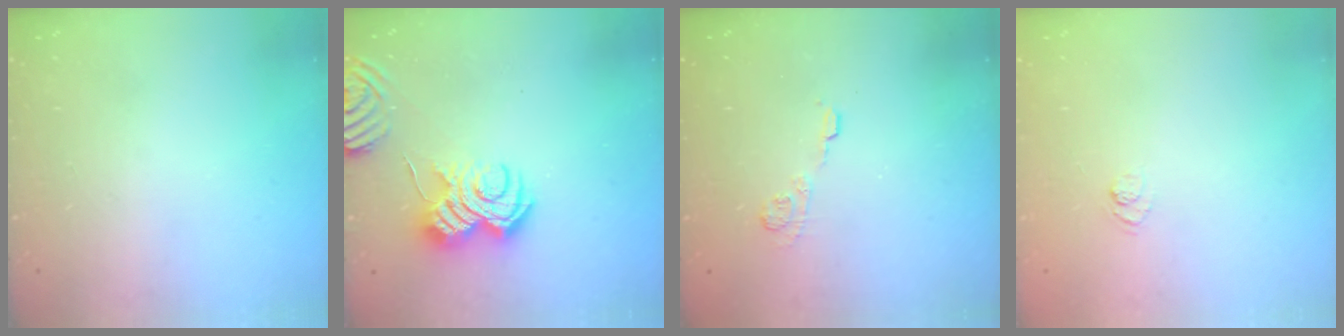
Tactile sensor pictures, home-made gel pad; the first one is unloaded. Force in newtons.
{"total": 8.5, "press": 8.5, "slide": 0.6}
{"total": 5.2, "press": 5.1, "slide": 0.9}
{"total": 3.2, "press": 3.0, "slide": 1.0}